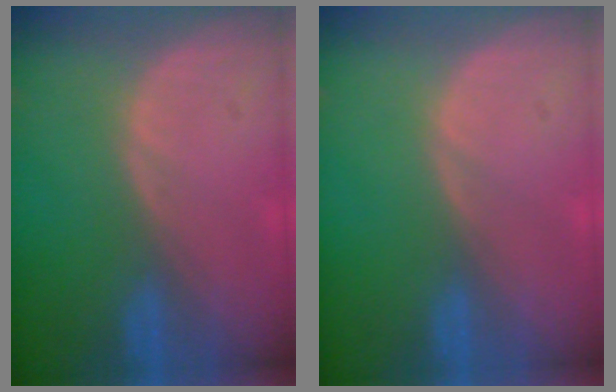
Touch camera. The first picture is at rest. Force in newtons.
{"total": 0.0}